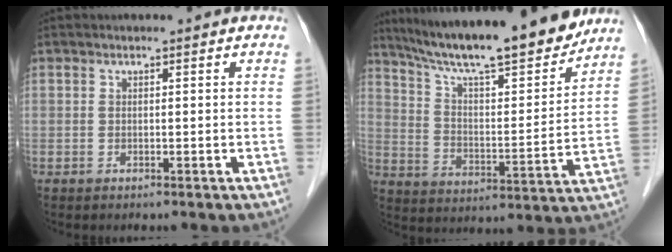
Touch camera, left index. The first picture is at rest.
{"total": 20.7, "force": [17.8, 1.7, 10.3], "torque": [-0.172, -0.008, 0.276]}